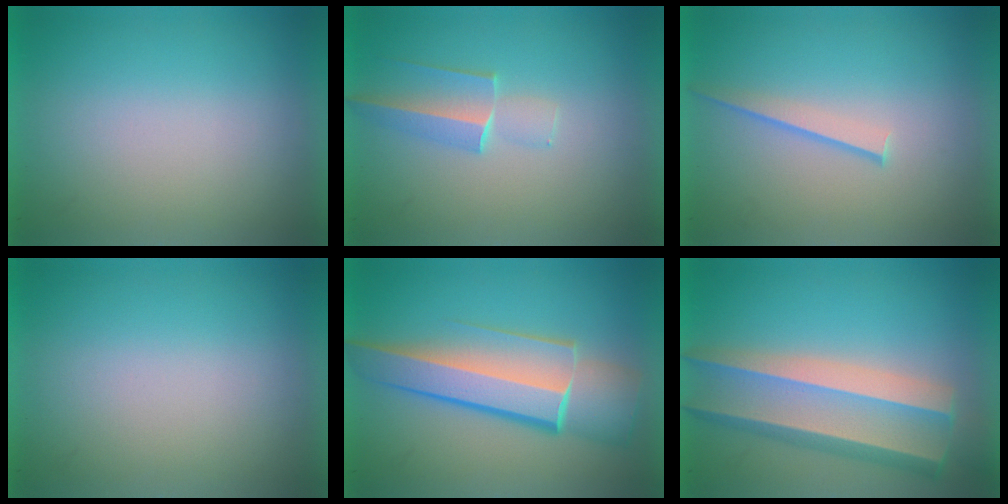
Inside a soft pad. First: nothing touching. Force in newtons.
{"total": 1.8}
{"total": 1.1}
{"total": 0.0}
{"total": 6.8}
{"total": 6.2}